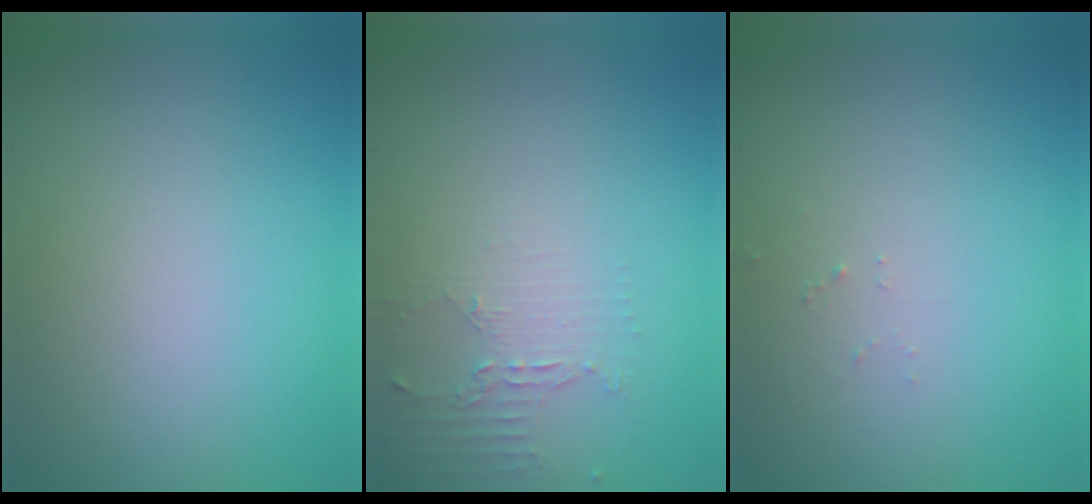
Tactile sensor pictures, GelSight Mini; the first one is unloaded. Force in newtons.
{"total": 2.0, "press": 1.5, "slide": 1.4}
{"total": 0.7, "press": 0.7, "slide": 0.1}